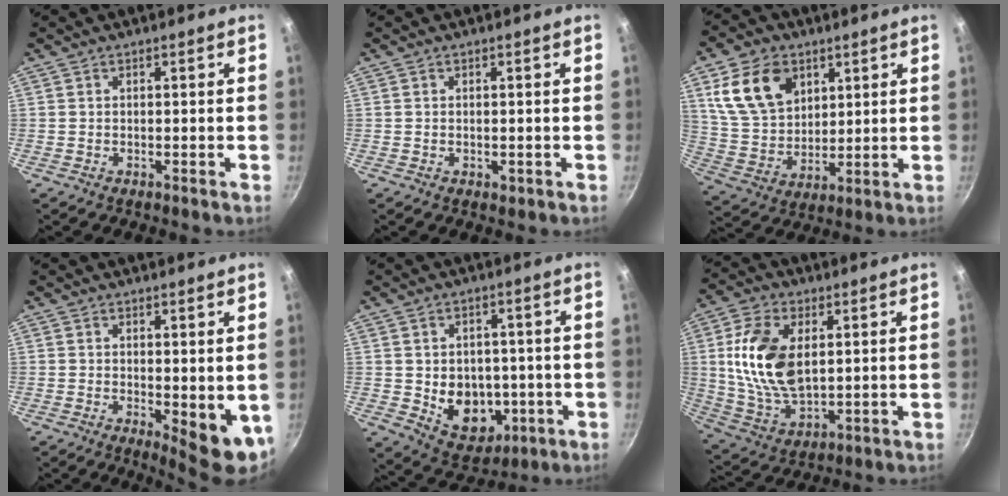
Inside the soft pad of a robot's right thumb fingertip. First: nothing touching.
{"total": 1.0, "force": [-0.1, 0.6, 0.8], "torque": [-0.009, -0.002, -0.002]}
{"total": 14.8, "force": [6.1, 10.5, 8.5], "torque": [-0.128, -0.018, 0.125]}
{"total": 8.0, "force": [-0.1, 3.1, 7.4], "torque": [-0.082, -0.013, 0.007]}
{"total": 11.9, "force": [-1.6, 9.2, 7.3], "torque": [-0.068, -0.006, -0.003]}
{"total": 15.8, "force": [2.9, 9.5, 12.4], "torque": [-0.221, -0.011, 0.064]}